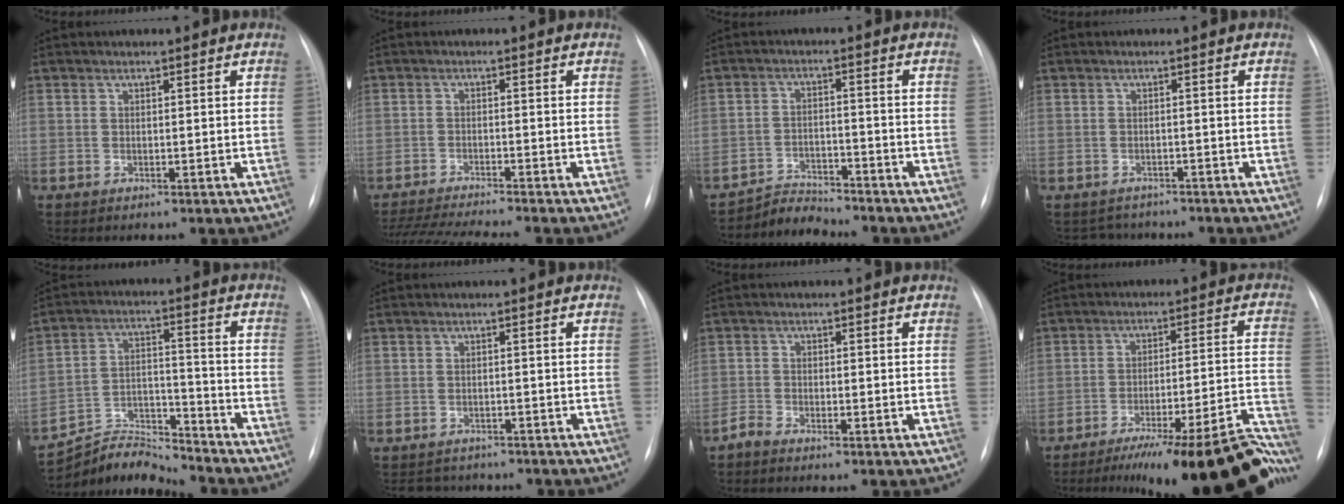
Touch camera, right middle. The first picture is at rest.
{"total": 9.1, "force": [-8.3, -1.4, 3.6], "torque": [-0.056, -0.018, -0.140]}
{"total": 4.6, "force": [-4.4, 0.3, -1.0], "torque": [0.015, -0.003, -0.075]}
{"total": 3.5, "force": [-3.2, 1.4, -0.4], "torque": [0.005, 0.003, -0.045]}
{"total": 10.2, "force": [-10.2, 0.5, -0.1], "torque": [0.003, 0.036, -0.188]}
{"total": 4.5, "force": [-4.2, 1.7, 0.1], "torque": [-0.001, 0.001, -0.058]}
{"total": 1.5, "force": [-1.4, 0.2, 0.5], "torque": [-0.014, -0.002, -0.027]}
{"total": 25.2, "force": [-20.2, 2.5, 14.8], "torque": [-0.105, 0.006, -0.278]}